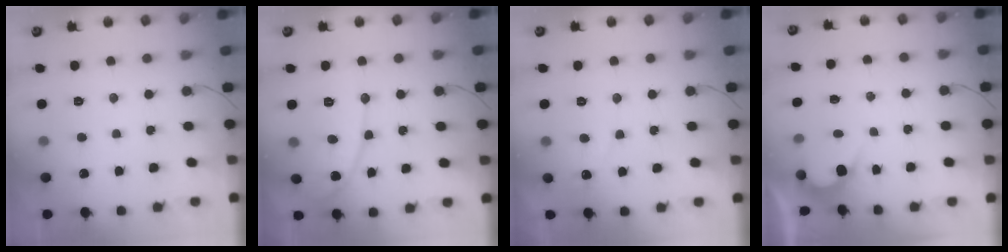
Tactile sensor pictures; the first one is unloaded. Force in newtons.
{"total": 10.2, "press": 10.2, "slide": 0.4}
{"total": 2.7, "press": 2.7, "slide": 0.1}
{"total": 2.6, "press": 2.6, "slide": 0.1}